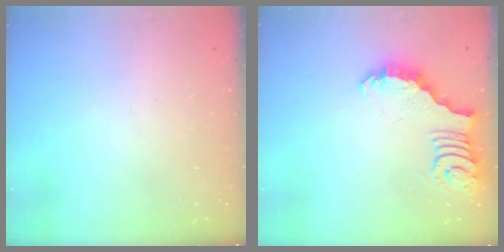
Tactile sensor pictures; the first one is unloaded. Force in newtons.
{"total": 2.5, "press": 2.5, "slide": 0.5}